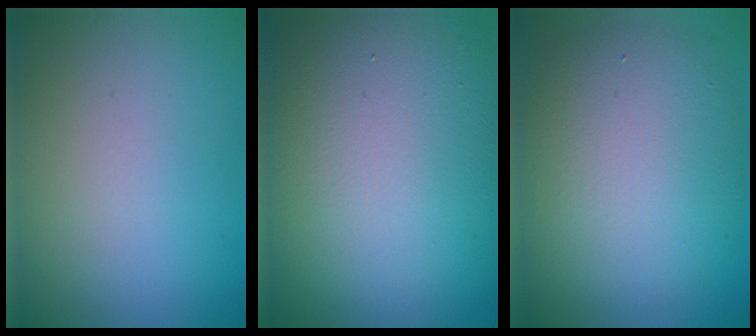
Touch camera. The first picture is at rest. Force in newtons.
{"total": 16.9, "press": 16.8, "slide": 1.4}
{"total": 9.1, "press": 9.0, "slide": 0.5}